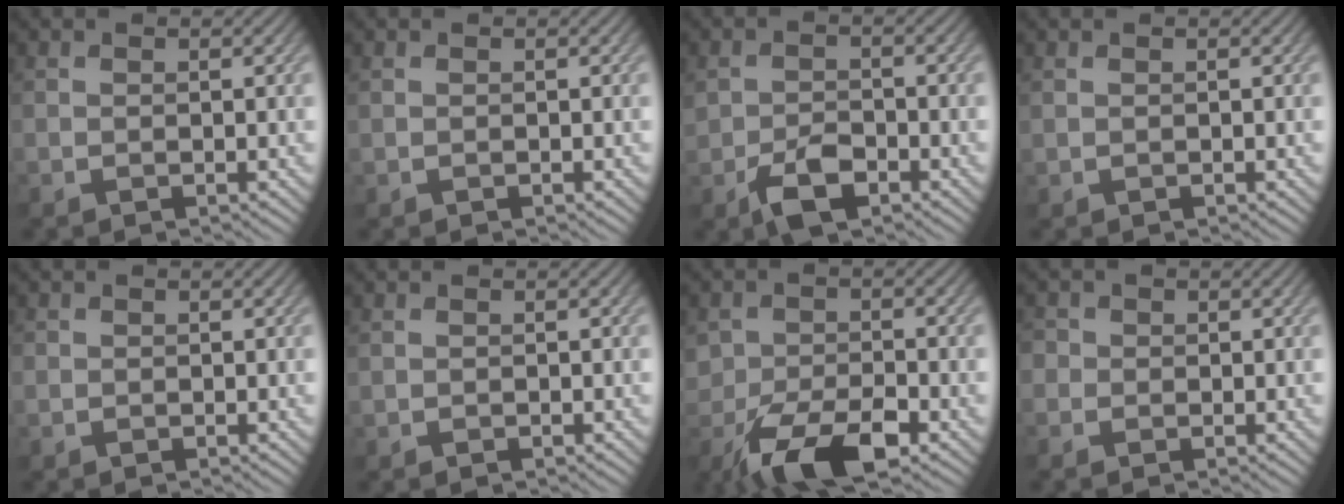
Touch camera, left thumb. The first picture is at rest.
{"total": 0.0}
{"total": 4.5, "force": [-2.6, 2.4, 2.8], "torque": [-0.056, -0.005, -0.050]}
{"total": 0.0}
{"total": 0.6, "force": [-0.3, 0.6, 0.1], "torque": [-0.001, -0.004, -0.007]}
{"total": 0.0}
{"total": 8.8, "force": [-5.2, 4.0, 5.9], "torque": [-0.109, -0.009, -0.094]}
{"total": 1.7, "force": [0.2, 1.7, 0.4], "torque": [-0.008, 0.004, -0.007]}